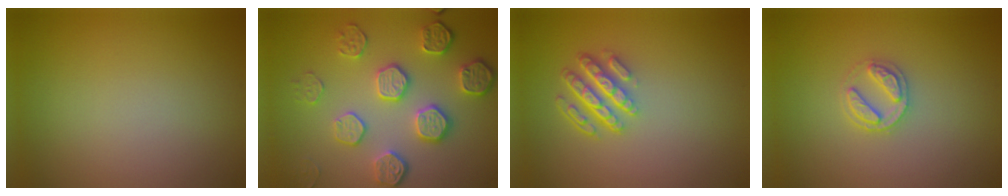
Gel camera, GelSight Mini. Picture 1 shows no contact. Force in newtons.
{"total": 5.0, "press": 4.3, "slide": 2.5}
{"total": 4.5, "press": 3.5, "slide": 2.9}
{"total": 2.4, "press": 2.4, "slide": 0.4}